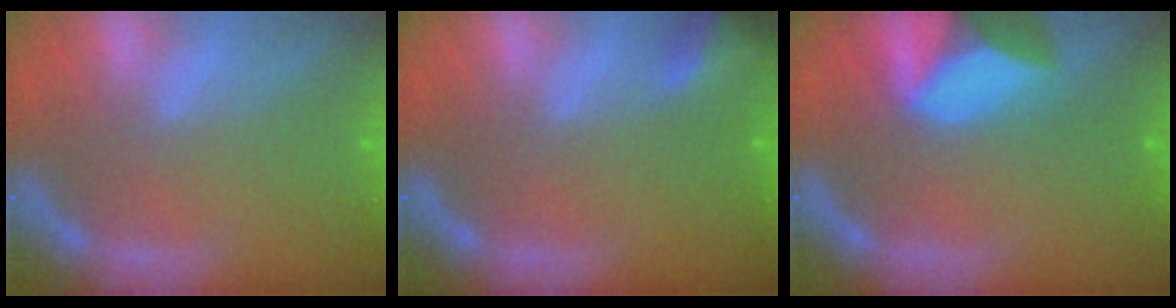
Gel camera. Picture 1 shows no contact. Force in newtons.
{"total": 3.5}
{"total": 8.4}